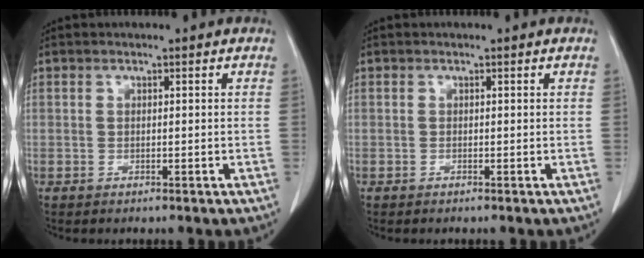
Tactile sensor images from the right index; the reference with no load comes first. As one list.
[{"total": 0.0}]